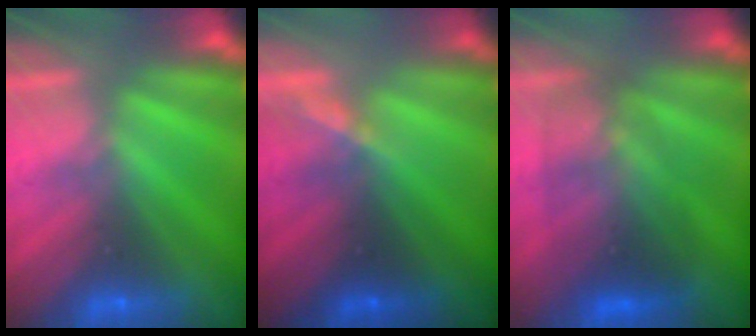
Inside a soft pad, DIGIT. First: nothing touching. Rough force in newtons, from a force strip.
{"total": 1.3}
{"total": 3.1}